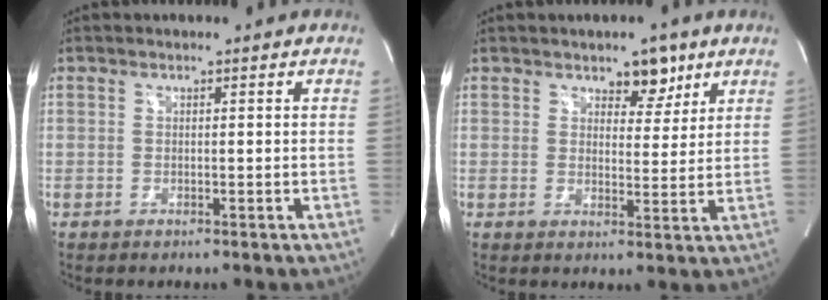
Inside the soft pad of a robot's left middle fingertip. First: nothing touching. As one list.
[{"total": 4.7, "force": [3.1, 2.5, 2.4], "torque": [-0.024, 0.001, 0.046]}]